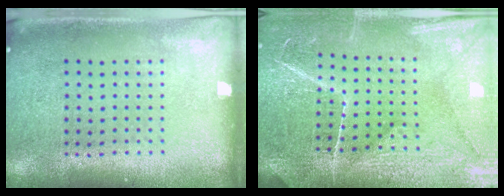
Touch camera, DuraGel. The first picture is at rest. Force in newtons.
{"total": 3.8, "press": 3.7, "slide": 1.1}